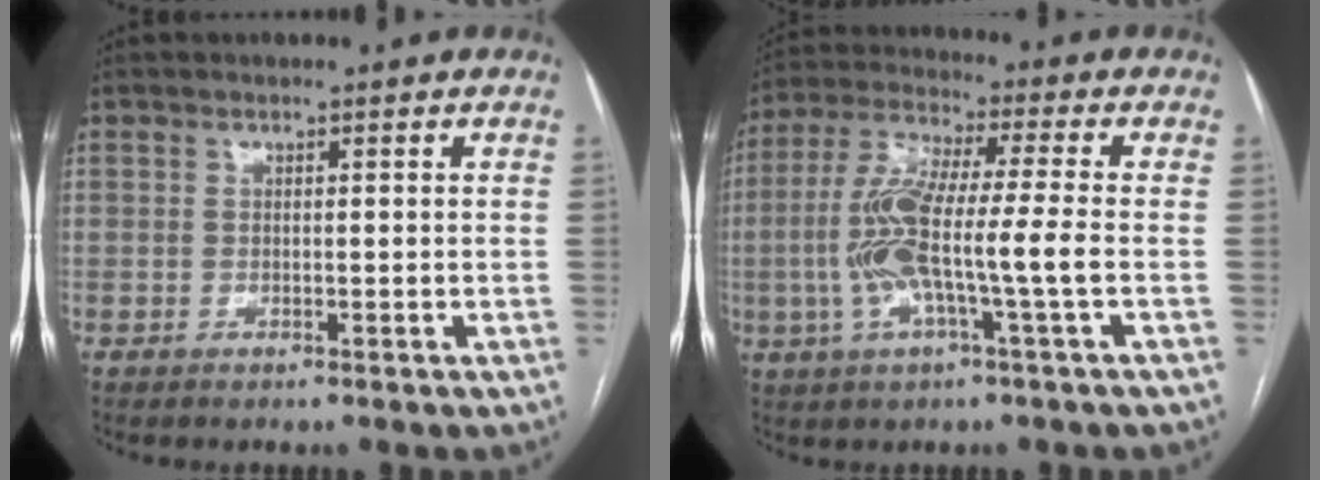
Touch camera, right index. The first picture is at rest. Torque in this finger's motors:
{"motor_torque": [2.10, -0.04, 1.05, 0.21]}